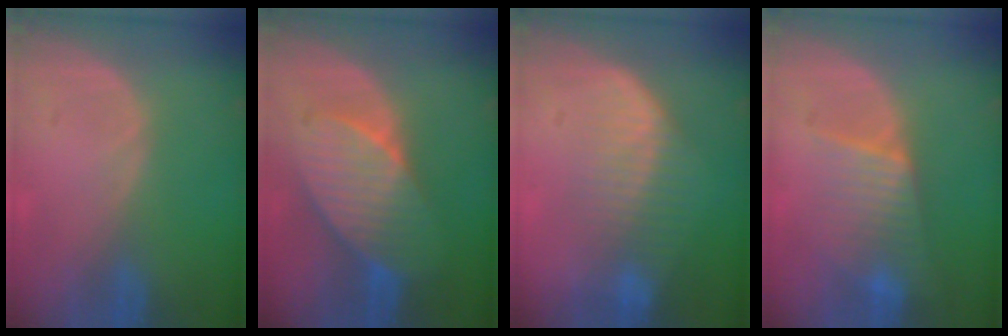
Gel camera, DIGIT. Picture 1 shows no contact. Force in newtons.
{"total": 8.0, "press": 8.0, "slide": 0.2}
{"total": 7.2, "press": 6.7, "slide": 2.7}
{"total": 6.3, "press": 6.2, "slide": 0.8}